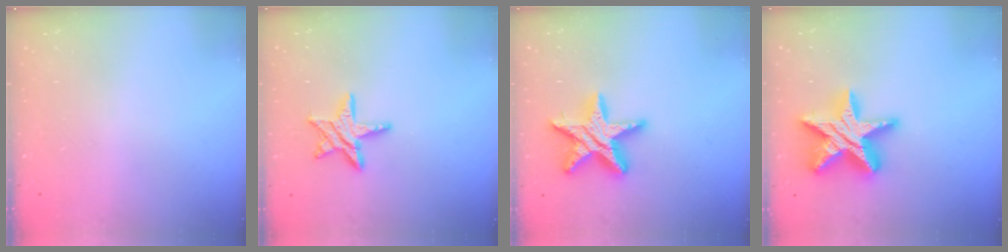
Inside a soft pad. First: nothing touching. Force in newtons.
{"total": 11.0, "press": 11.0, "slide": 0.8}
{"total": 16.2, "press": 16.1, "slide": 1.1}
{"total": 21.0, "press": 21.0, "slide": 1.4}